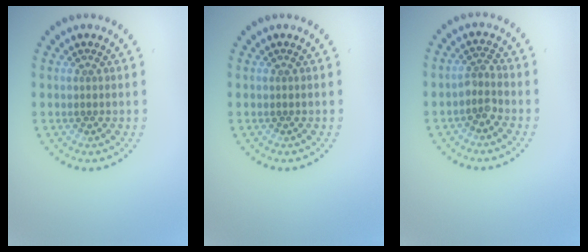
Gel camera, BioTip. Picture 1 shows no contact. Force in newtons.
{"total": 0.0}
{"total": 1.8, "press": 1.3, "slide": 1.3}